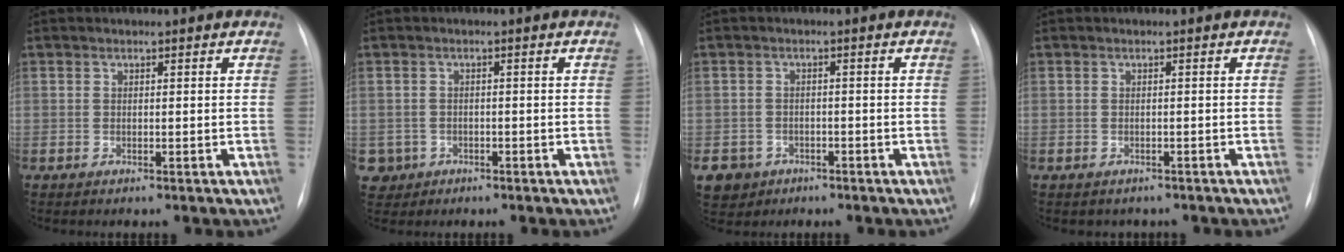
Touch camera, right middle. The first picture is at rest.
{"total": 3.3, "force": [-1.4, 3.0, -0.1], "torque": [0.000, 0.008, -0.022]}
{"total": 5.8, "force": [-3.1, 4.8, 0.7], "torque": [-0.021, 0.004, -0.045]}
{"total": 2.4, "force": [-2.1, 1.3, 0.2], "torque": [-0.006, 0.006, -0.024]}